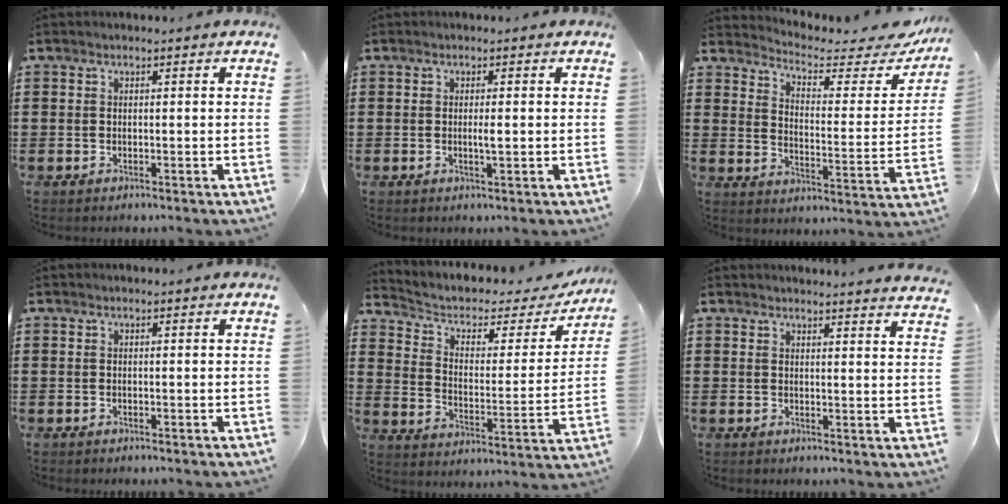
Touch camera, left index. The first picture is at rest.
{"total": 1.5, "force": [0.0, 0.2, 1.5], "torque": [-0.028, -0.004, 0.000]}
{"total": 3.8, "force": [3.3, 0.9, 1.7], "torque": [-0.046, -0.029, 0.049]}
{"total": 0.0}
{"total": 3.7, "force": [2.2, 2.1, 2.1], "torque": [-0.056, -0.013, 0.029]}
{"total": 2.7, "force": [2.7, -0.4, 0.1], "torque": [-0.002, -0.016, 0.050]}